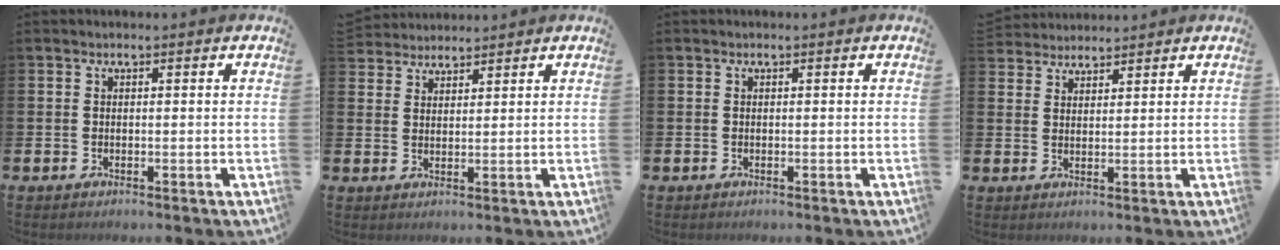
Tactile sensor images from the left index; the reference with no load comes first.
{"total": 3.2, "force": [3.1, 0.6, -0.5], "torque": [0.000, -0.012, 0.060]}
{"total": 0.0}
{"total": 3.1, "force": [3.1, 0.5, -0.4], "torque": [-0.001, -0.011, 0.058]}